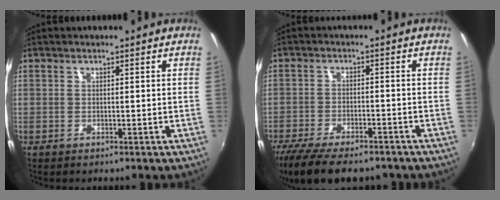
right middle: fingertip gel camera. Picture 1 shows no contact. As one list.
[{"total": 15.7, "force": [-12.3, 5.1, 8.2], "torque": [-0.176, -0.041, -0.194]}]